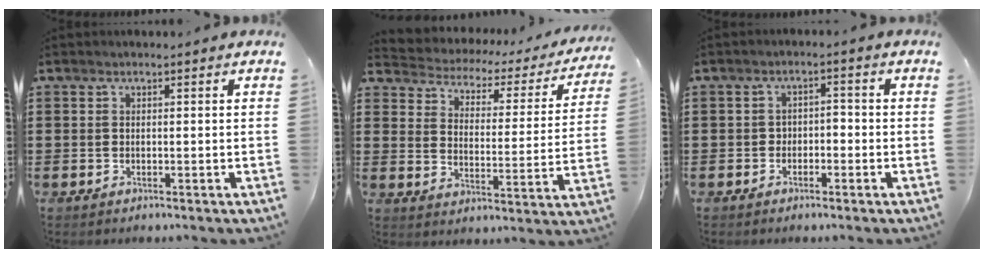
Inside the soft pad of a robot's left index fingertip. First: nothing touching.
{"total": 2.2, "force": [2.0, 0.9, 0.2], "torque": [-0.023, -0.020, 0.022]}
{"total": 2.0, "force": [-1.6, 1.1, 0.4], "torque": [-0.015, 0.007, -0.037]}